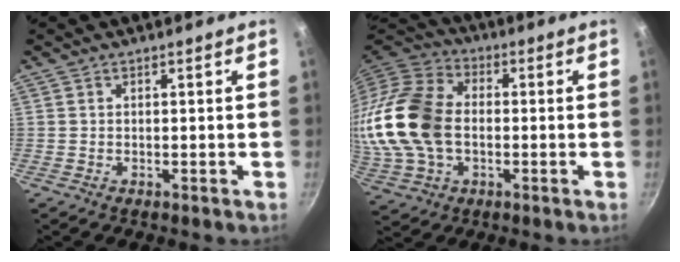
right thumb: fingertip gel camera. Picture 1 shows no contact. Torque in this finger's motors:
{"motor_torque": [0.94, 3.02, 1.91, -0.86, 0.43]}